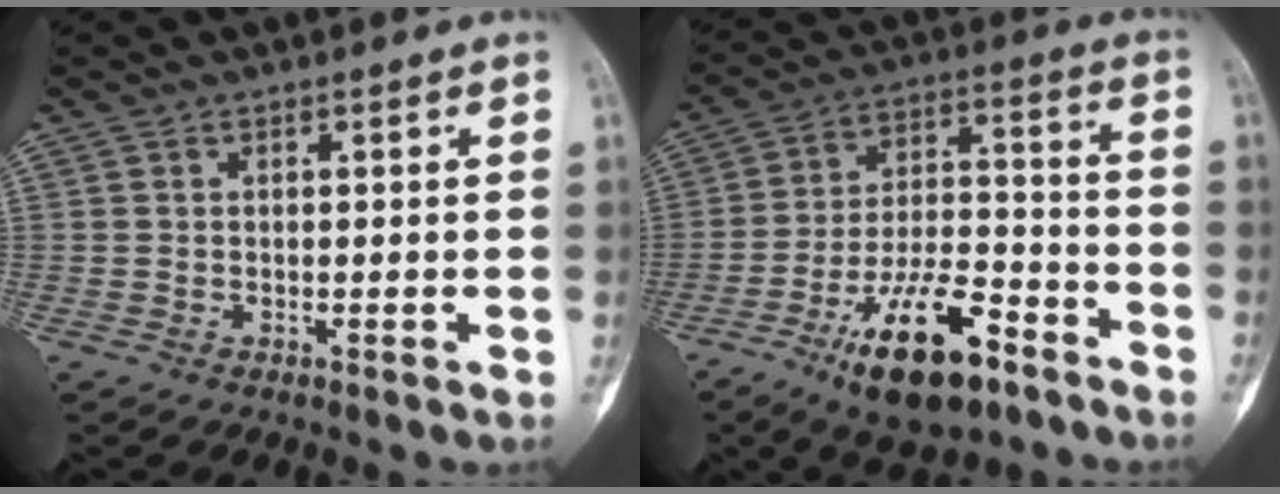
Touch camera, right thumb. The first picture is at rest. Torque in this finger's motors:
{"motor_torque": [2.71, 1.50, 1.32, -1.47, 0.60]}